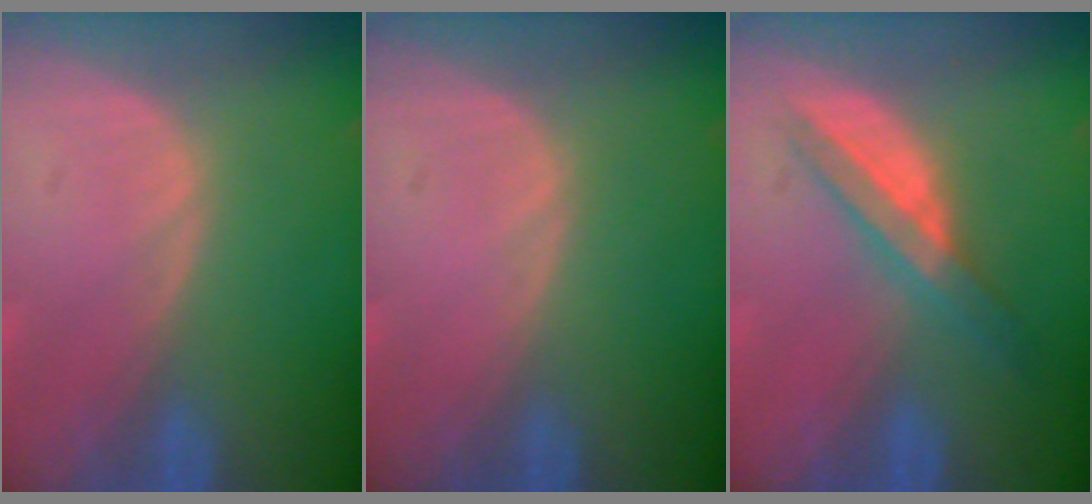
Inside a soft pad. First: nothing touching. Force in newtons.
{"total": 0.0}
{"total": 5.8, "press": 5.3, "slide": 2.2}